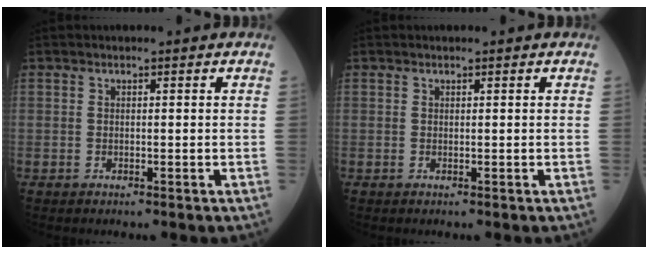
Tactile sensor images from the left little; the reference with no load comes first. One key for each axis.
{"total": 0.0}